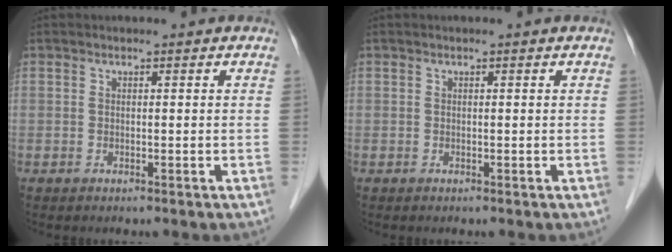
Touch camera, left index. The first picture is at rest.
{"total": 0.0}